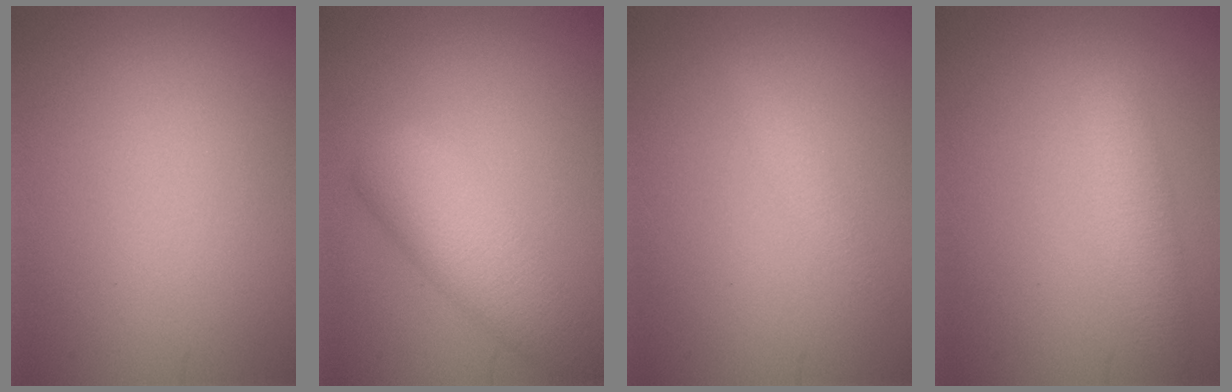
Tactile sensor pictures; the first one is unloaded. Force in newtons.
{"total": 5.8, "press": 5.8, "slide": 0.2}
{"total": 1.1, "press": 1.1, "slide": 0.0}
{"total": 3.0, "press": 3.0, "slide": 0.1}